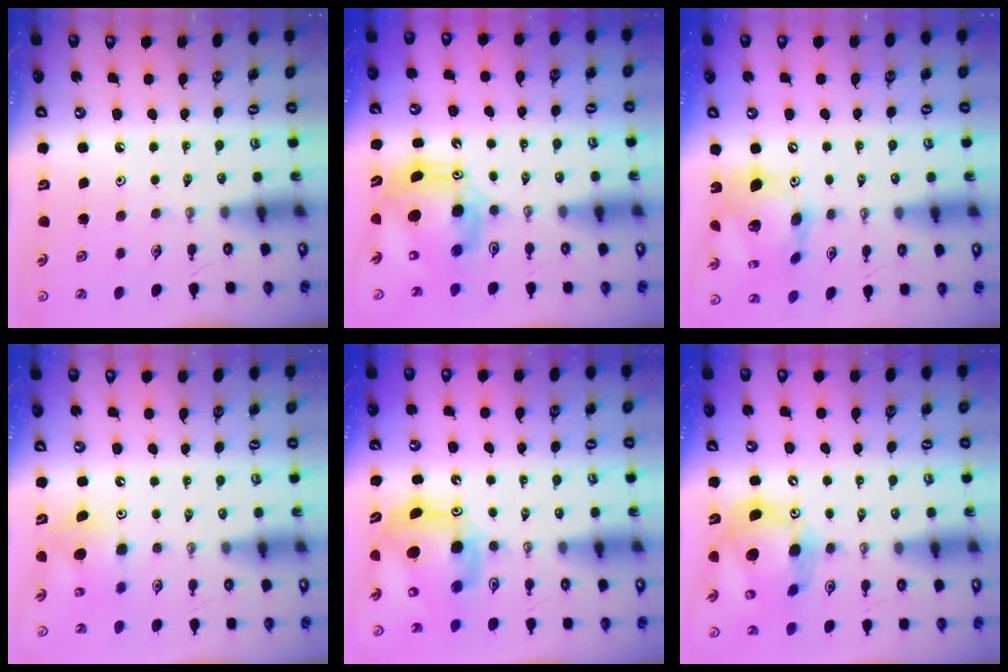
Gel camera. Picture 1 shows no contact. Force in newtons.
{"total": 13.0, "press": 12.9, "slide": 1.4}
{"total": 17.4, "press": 17.3, "slide": 2.0}
{"total": 7.9, "press": 7.9, "slide": 0.8}
{"total": 11.8, "press": 11.8, "slide": 0.5}
{"total": 16.6, "press": 16.4, "slide": 2.6}